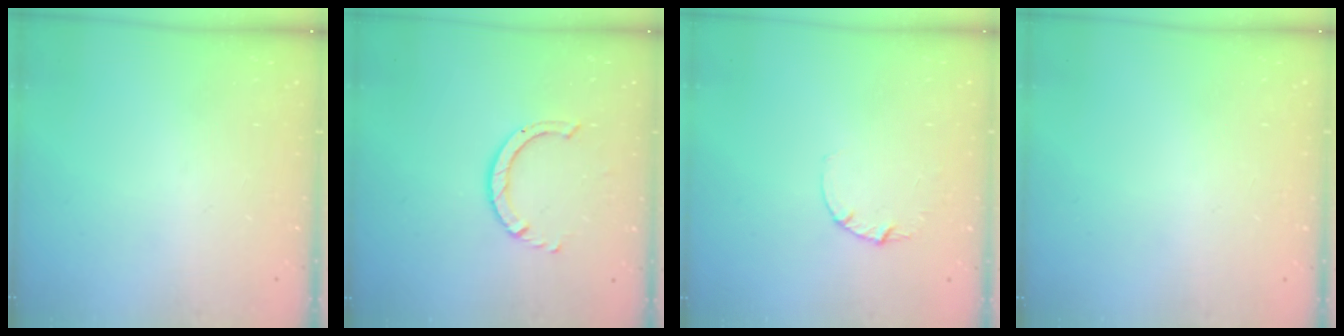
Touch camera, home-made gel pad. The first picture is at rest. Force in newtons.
{"total": 3.3, "press": 3.2, "slide": 0.4}
{"total": 2.8, "press": 2.8, "slide": 0.3}
{"total": 2.5, "press": 2.5, "slide": 0.2}